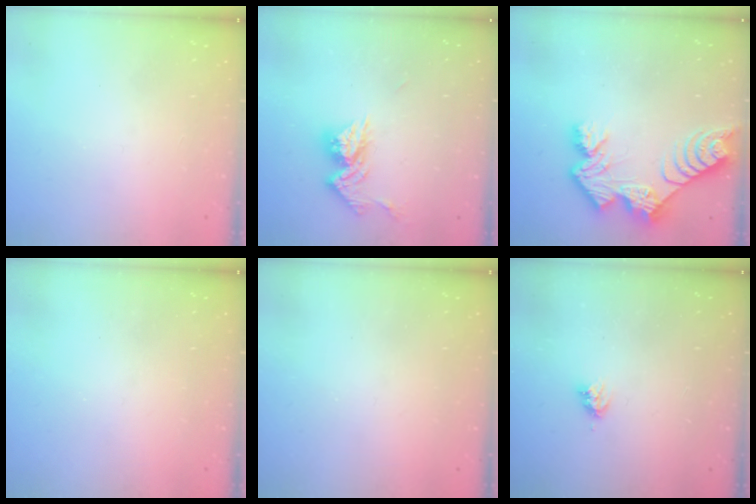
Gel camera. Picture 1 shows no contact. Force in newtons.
{"total": 11.5, "press": 11.4, "slide": 1.0}
{"total": 11.9, "press": 11.8, "slide": 1.0}
{"total": 0.0}
{"total": 0.0}
{"total": 3.5, "press": 3.4, "slide": 0.5}